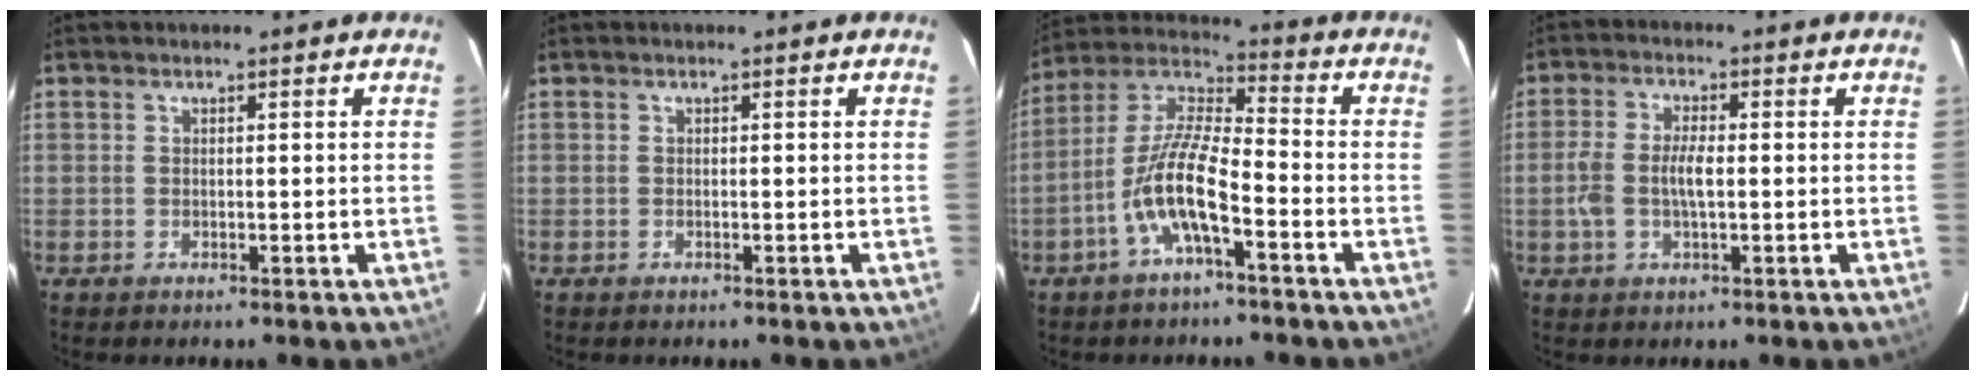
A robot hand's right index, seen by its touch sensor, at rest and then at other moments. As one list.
[{"total": 0.0}, {"total": 11.0, "force": [-5.0, 2.6, 9.5], "torque": [-0.201, 0.004, -0.100]}, {"total": 5.8, "force": [-0.6, 2.4, 5.2], "torque": [-0.107, 0.005, -0.013]}]